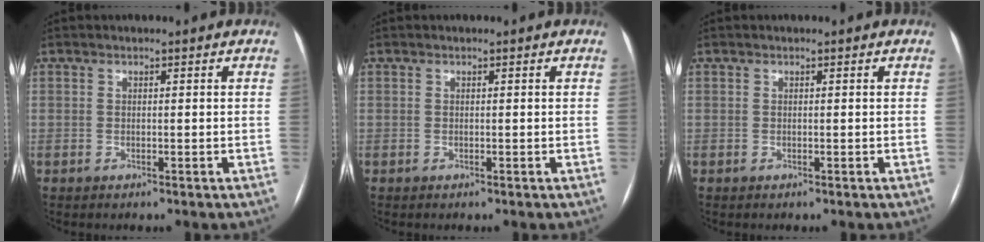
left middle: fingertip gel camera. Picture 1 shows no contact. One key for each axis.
{"total": 0.0}
{"total": 0.0}